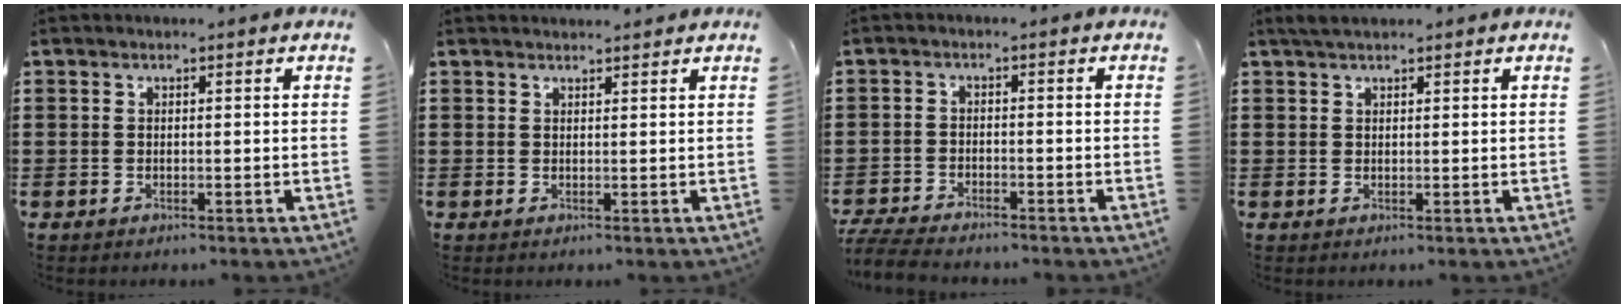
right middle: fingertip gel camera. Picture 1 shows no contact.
{"total": 1.2, "force": [1.2, -0.2, 0.1], "torque": [-0.004, -0.001, 0.023]}
{"total": 4.2, "force": [-4.0, 0.4, 0.9], "torque": [-0.036, -0.008, -0.088]}
{"total": 1.6, "force": [1.3, 0.2, 0.8], "torque": [-0.017, 0.002, 0.025]}